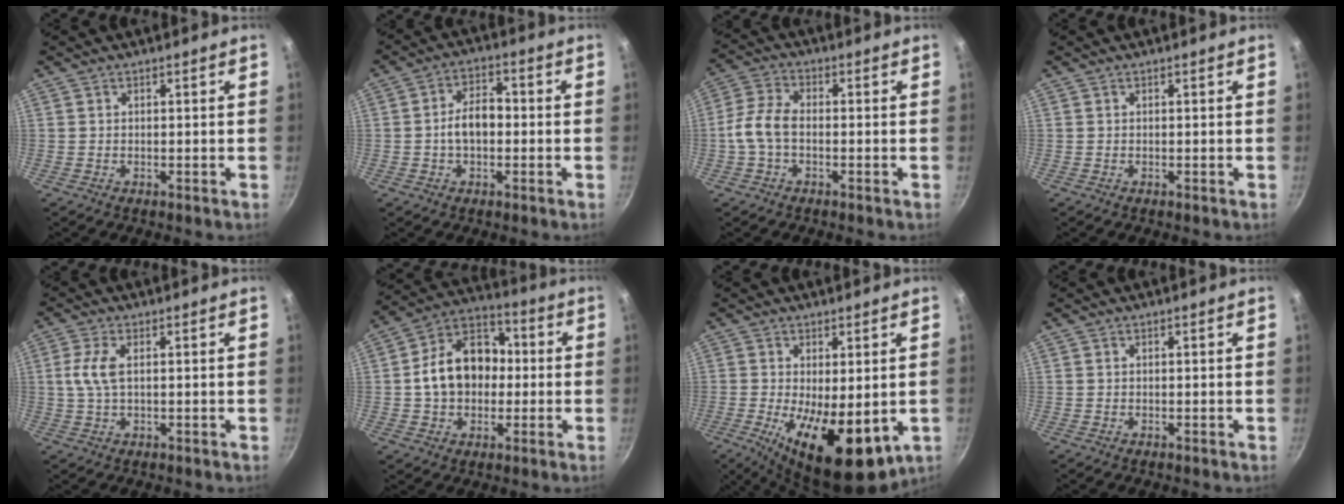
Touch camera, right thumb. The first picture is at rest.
{"total": 6.9, "force": [-0.8, 4.3, 5.4], "torque": [-0.071, 0.027, -0.018]}
{"total": 6.3, "force": [-1.3, 3.7, 5.0], "torque": [-0.106, 0.027, -0.038]}
{"total": 0.0}
{"total": 4.8, "force": [0.7, 2.0, 4.3], "torque": [-0.101, 0.006, 0.012]}
{"total": 15.3, "force": [0.1, 11.5, 10.2], "torque": [-0.135, 0.036, -0.014]}
{"total": 14.7, "force": [-2.7, 6.2, 13.1], "torque": [-0.193, -0.017, -0.027]}
{"total": 0.0}